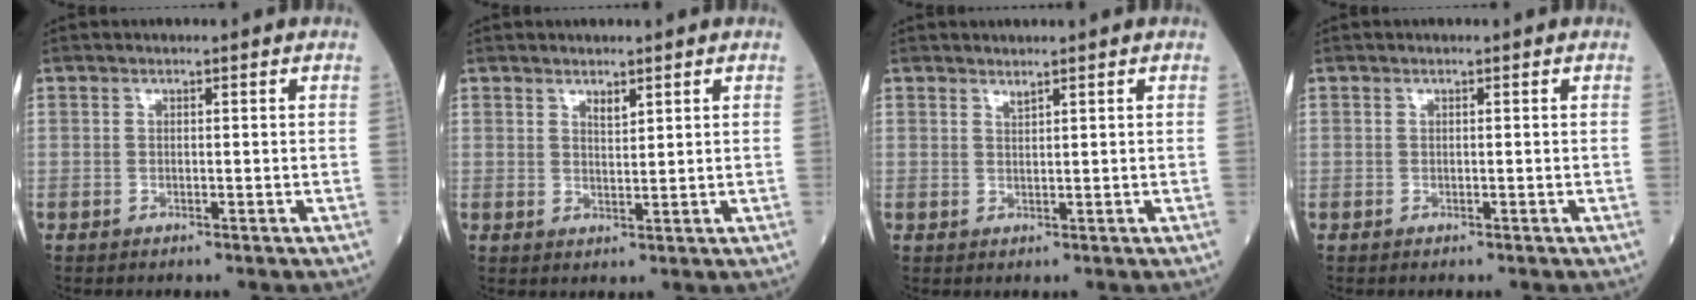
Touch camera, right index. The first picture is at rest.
{"total": 1.6, "force": [1.3, 0.4, 1.0], "torque": [-0.019, -0.002, 0.027]}
{"total": 0.8, "force": [0.7, -0.2, 0.2], "torque": [-0.013, -0.005, 0.019]}
{"total": 0.0}